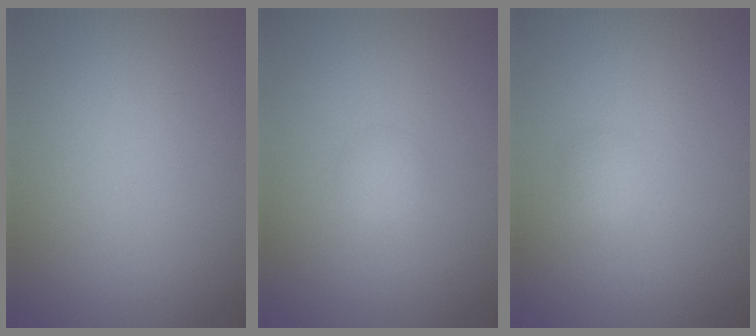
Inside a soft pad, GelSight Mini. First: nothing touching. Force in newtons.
{"total": 1.0, "press": 1.0, "slide": 0.1}
{"total": 0.9, "press": 0.9, "slide": 0.1}